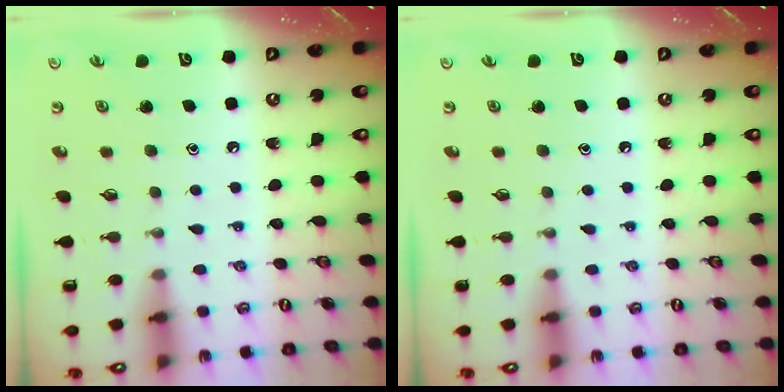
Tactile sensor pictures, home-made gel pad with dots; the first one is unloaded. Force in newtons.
{"total": 0.0}